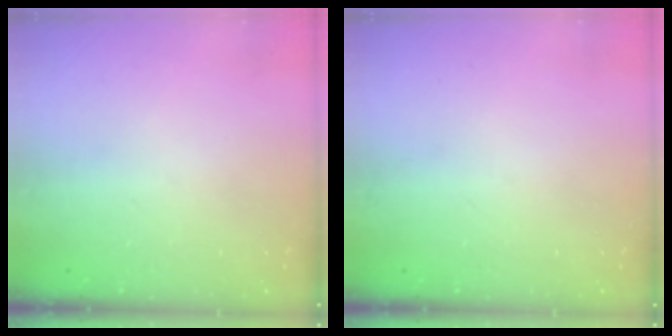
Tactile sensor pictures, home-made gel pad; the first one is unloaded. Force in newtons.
{"total": 0.0}